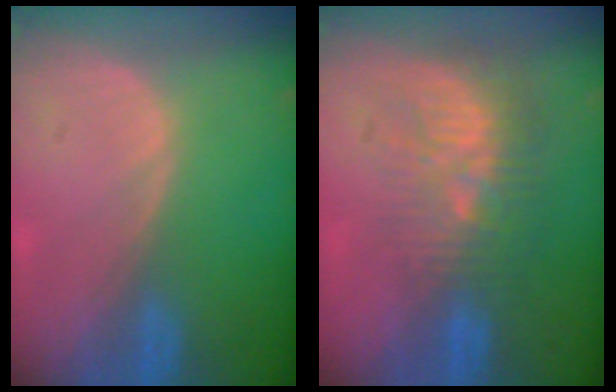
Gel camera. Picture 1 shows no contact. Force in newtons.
{"total": 10.3, "press": 8.9, "slide": 5.2}